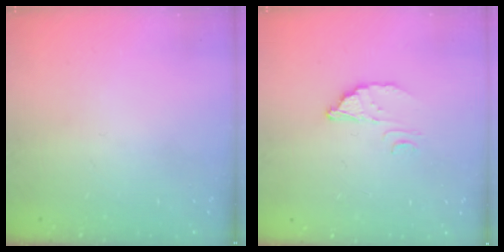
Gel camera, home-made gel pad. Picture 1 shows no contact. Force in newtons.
{"total": 2.8, "press": 2.8, "slide": 0.2}